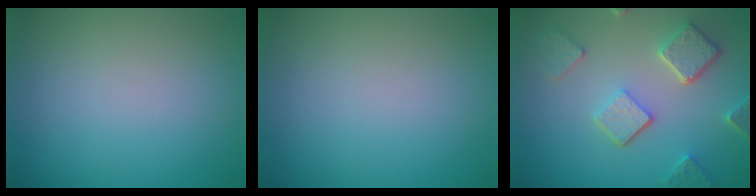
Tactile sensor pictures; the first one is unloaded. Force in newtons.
{"total": 0.0}
{"total": 5.1, "press": 3.9, "slide": 3.3}